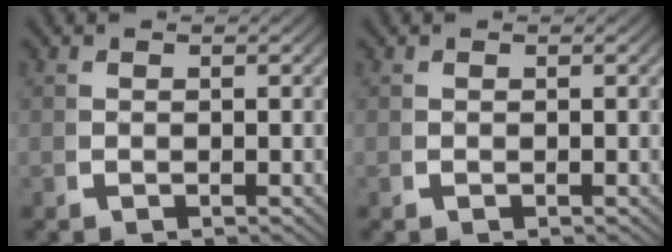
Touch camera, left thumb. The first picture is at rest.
{"total": 0.0}